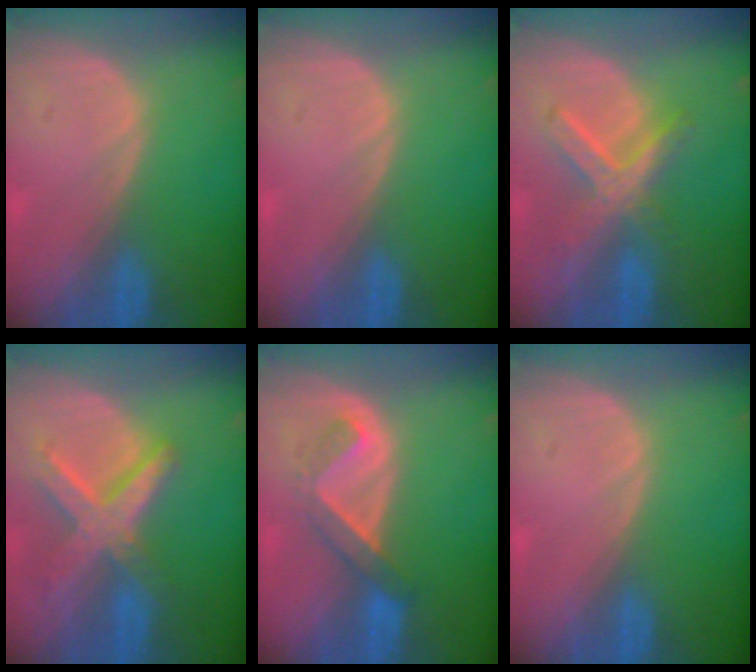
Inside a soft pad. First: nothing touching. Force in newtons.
{"total": 0.0}
{"total": 7.0, "press": 6.2, "slide": 3.2}
{"total": 8.4, "press": 7.2, "slide": 4.3}
{"total": 5.2, "press": 4.6, "slide": 2.4}
{"total": 0.0}